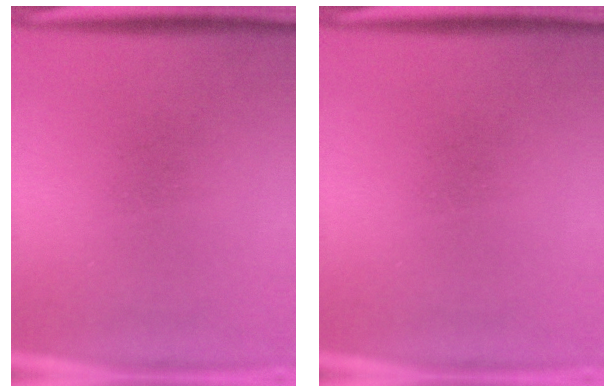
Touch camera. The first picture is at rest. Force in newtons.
{"total": 0.0}